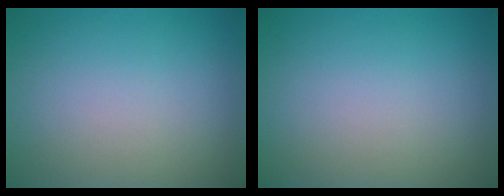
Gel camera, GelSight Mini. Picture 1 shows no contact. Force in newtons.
{"total": 0.0}